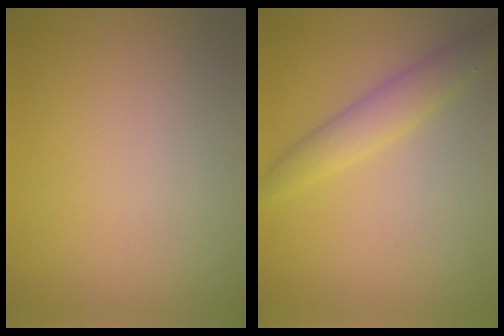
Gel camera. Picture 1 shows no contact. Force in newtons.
{"total": 2.9, "press": 2.9, "slide": 0.1}